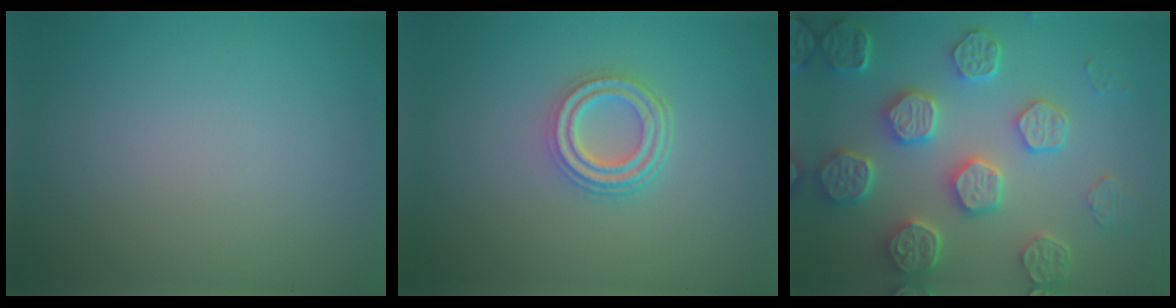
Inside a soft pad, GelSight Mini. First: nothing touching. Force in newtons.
{"total": 4.1, "press": 3.1, "slide": 2.6}
{"total": 7.1, "press": 6.0, "slide": 3.8}